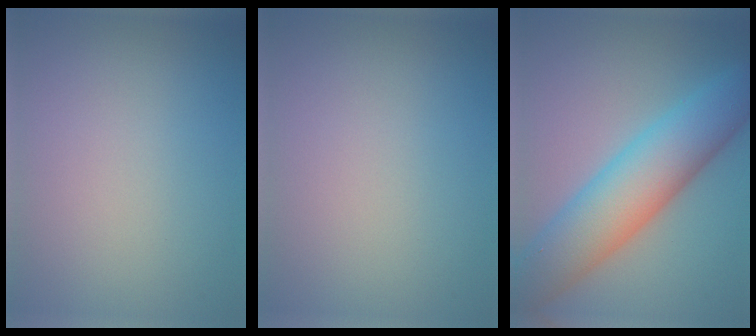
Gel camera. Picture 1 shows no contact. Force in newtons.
{"total": 0.0}
{"total": 9.2, "press": 9.2, "slide": 0.3}